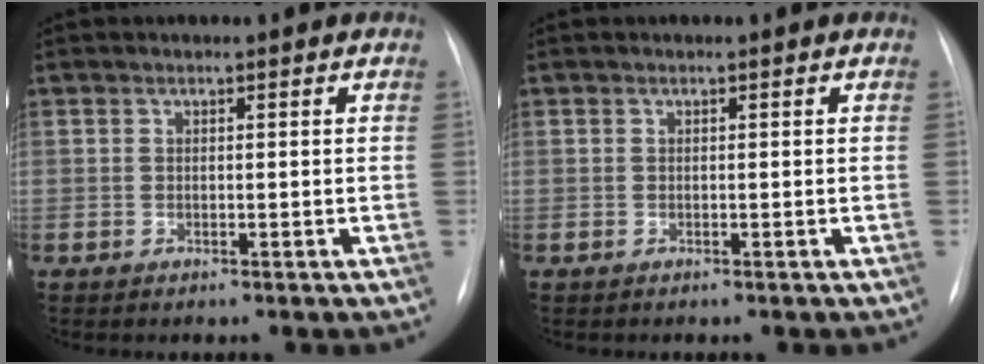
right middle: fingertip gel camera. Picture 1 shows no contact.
{"total": 0.0}